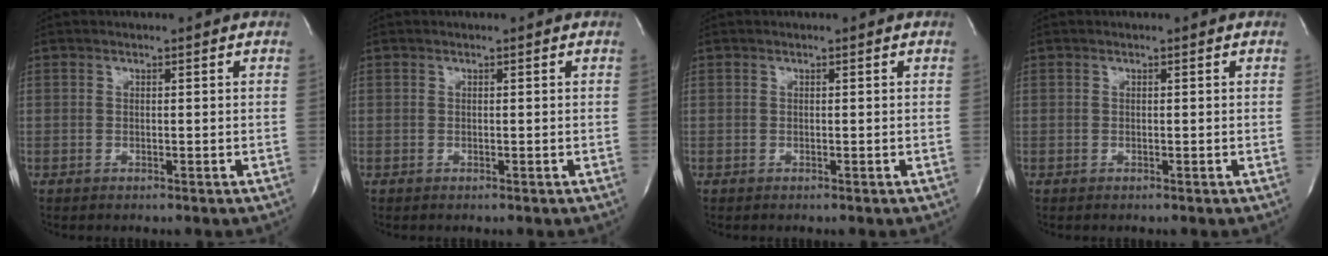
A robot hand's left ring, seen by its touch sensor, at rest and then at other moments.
{"total": 0.0}
{"total": 0.0}
{"total": 0.0}